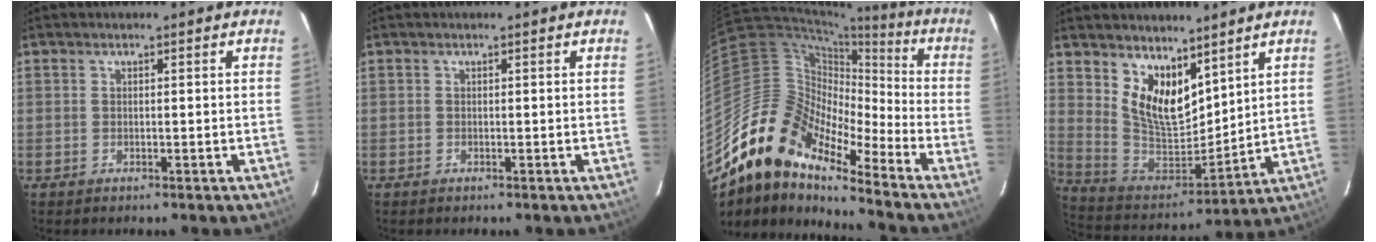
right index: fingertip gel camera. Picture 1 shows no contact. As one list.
[{"total": 0.0}, {"total": 17.1, "force": [-13.4, 6.4, 8.6], "torque": [-0.140, -0.002, -0.270]}, {"total": 12.9, "force": [8.0, 6.7, 7.6], "torque": [-0.143, -0.011, 0.164]}]